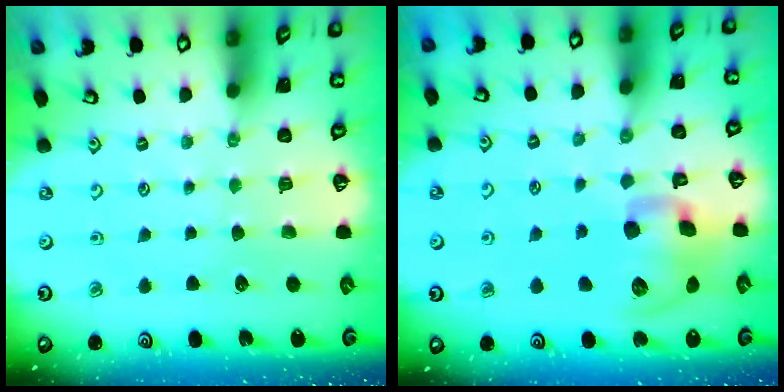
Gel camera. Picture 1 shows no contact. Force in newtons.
{"total": 14.3, "press": 14.1, "slide": 2.5}